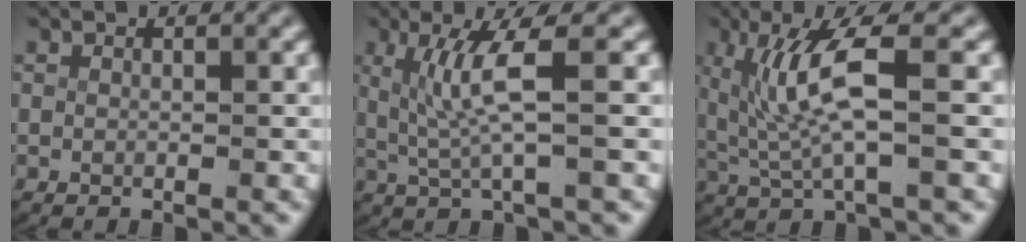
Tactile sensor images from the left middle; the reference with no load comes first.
{"total": 4.0, "force": [0.6, 0.4, 4.0], "torque": [-0.084, -0.001, 0.017]}
{"total": 5.5, "force": [0.6, 1.8, 5.1], "torque": [-0.112, 0.006, 0.016]}